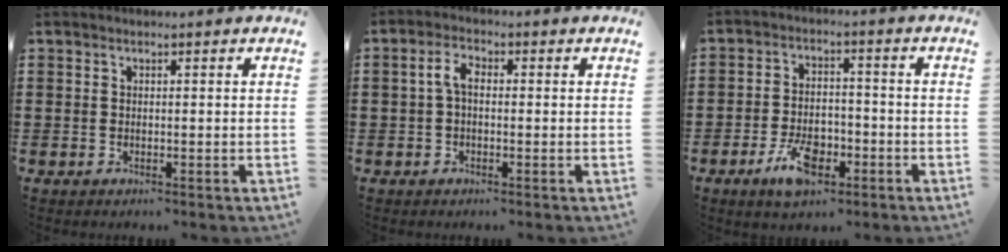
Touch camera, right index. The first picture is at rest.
{"total": 3.2, "force": [0.0, 1.6, 2.8], "torque": [-0.070, 0.001, -0.007]}
{"total": 7.3, "force": [-3.4, 3.7, 5.3], "torque": [-0.101, 0.004, -0.065]}